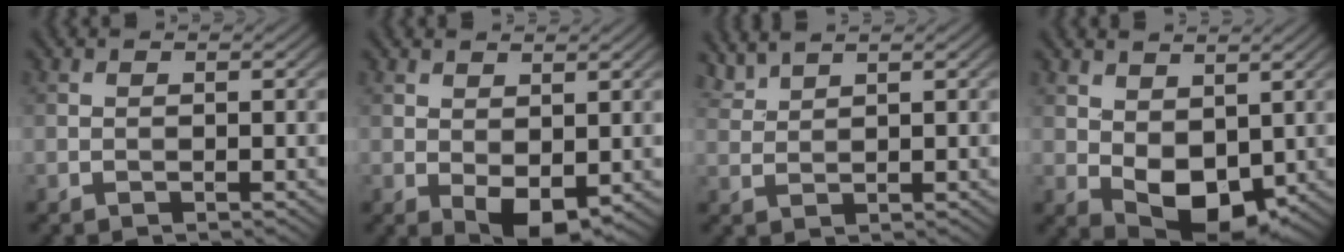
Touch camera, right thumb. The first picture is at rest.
{"total": 4.4, "force": [0.0, 2.4, 3.7], "torque": [-0.072, -0.007, 0.007]}
{"total": 2.6, "force": [2.4, 0.2, 0.9], "torque": [-0.026, 0.007, 0.056]}
{"total": 6.9, "force": [1.3, 4.4, 5.2], "torque": [-0.107, -0.010, 0.028]}